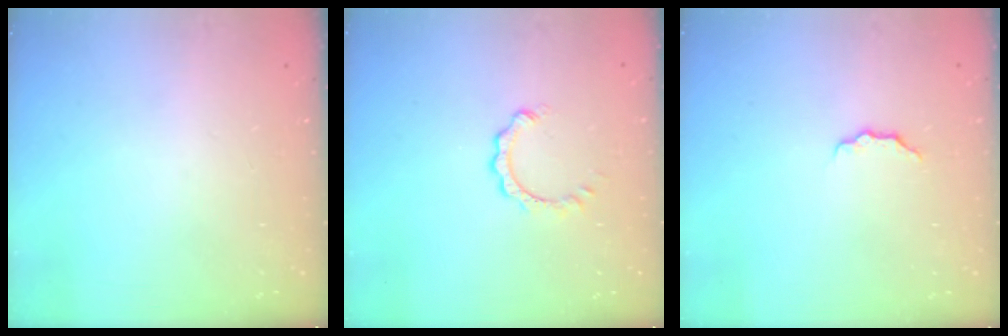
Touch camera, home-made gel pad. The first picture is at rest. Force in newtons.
{"total": 1.9, "press": 1.9, "slide": 0.2}
{"total": 3.4, "press": 3.4, "slide": 0.5}